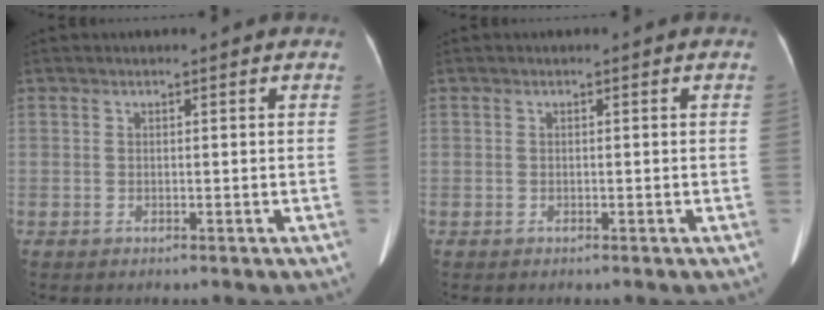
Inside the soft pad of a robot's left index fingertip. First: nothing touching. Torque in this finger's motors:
{"motor_torque": [0.06, 0.06, 0.08, 0.01]}